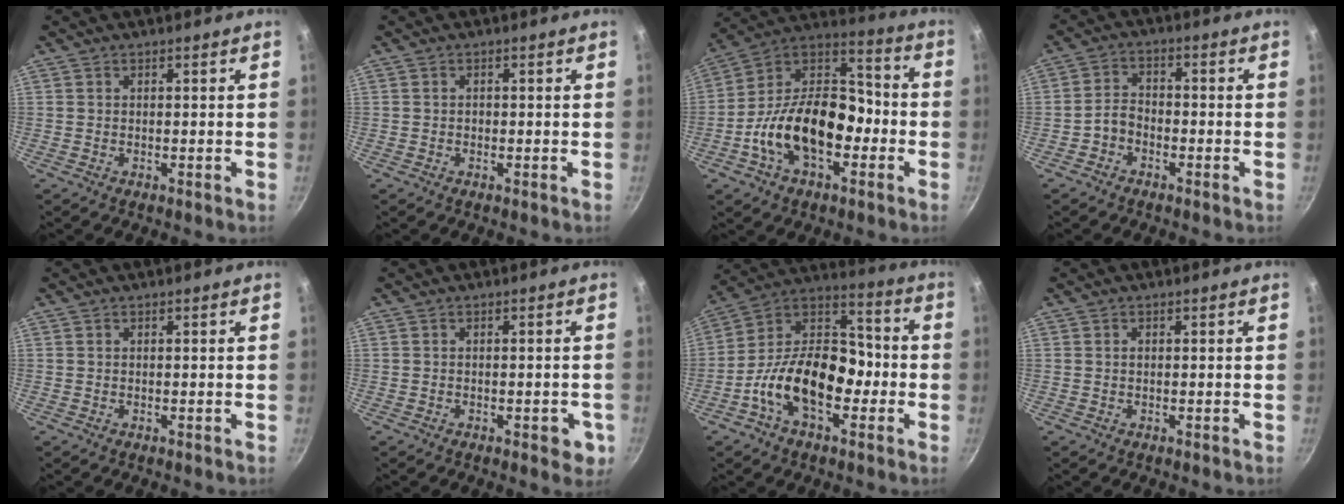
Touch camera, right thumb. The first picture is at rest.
{"total": 0.5, "force": [-0.2, 0.4, 0.2], "torque": [-0.002, 0.002, -0.004]}
{"total": 20.7, "force": [-5.9, 12.7, 15.2], "torque": [-0.227, 0.061, -0.117]}
{"total": 3.7, "force": [-2.2, 2.4, 1.8], "torque": [-0.027, 0.032, -0.047]}
{"total": 0.0}
{"total": 4.0, "force": [-1.5, 1.9, 3.2], "torque": [-0.023, 0.004, -0.017]}
{"total": 19.0, "force": [-5.5, 11.6, 14.0], "torque": [-0.199, 0.061, -0.113]}
{"total": 0.5, "force": [0.1, 0.4, 0.4], "torque": [-0.007, 0.002, 0.003]}